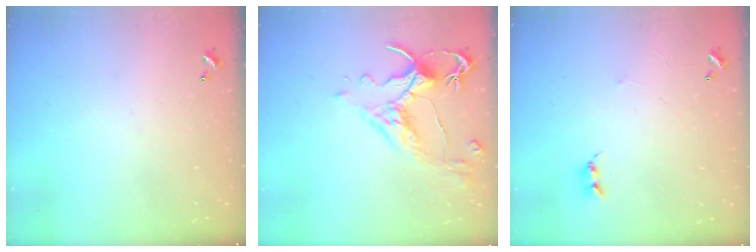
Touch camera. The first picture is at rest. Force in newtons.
{"total": 3.2, "press": 2.9, "slide": 1.3}
{"total": 2.4, "press": 2.4, "slide": 0.4}